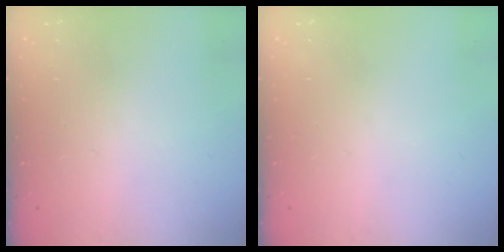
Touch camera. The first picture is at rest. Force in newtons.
{"total": 0.0}